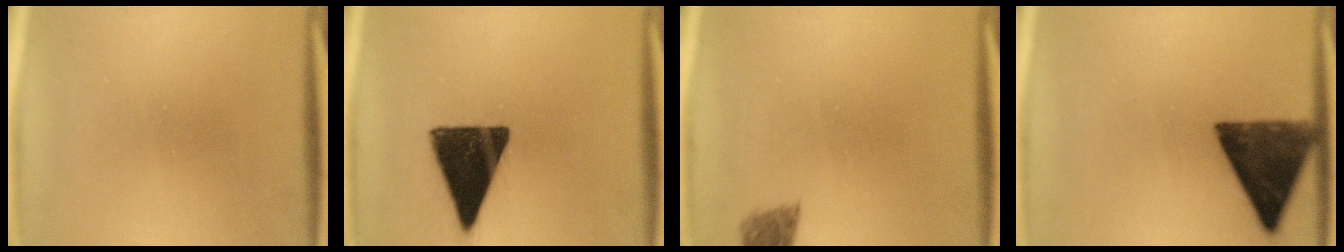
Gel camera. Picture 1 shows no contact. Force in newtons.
{"total": 15.7}
{"total": 2.7}
{"total": 13.2}